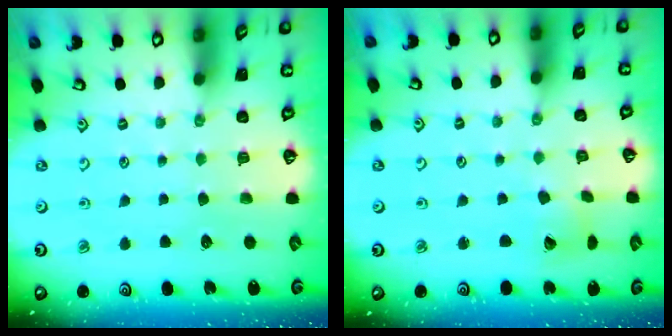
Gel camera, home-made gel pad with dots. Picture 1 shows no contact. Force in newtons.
{"total": 5.5, "press": 5.5, "slide": 0.7}